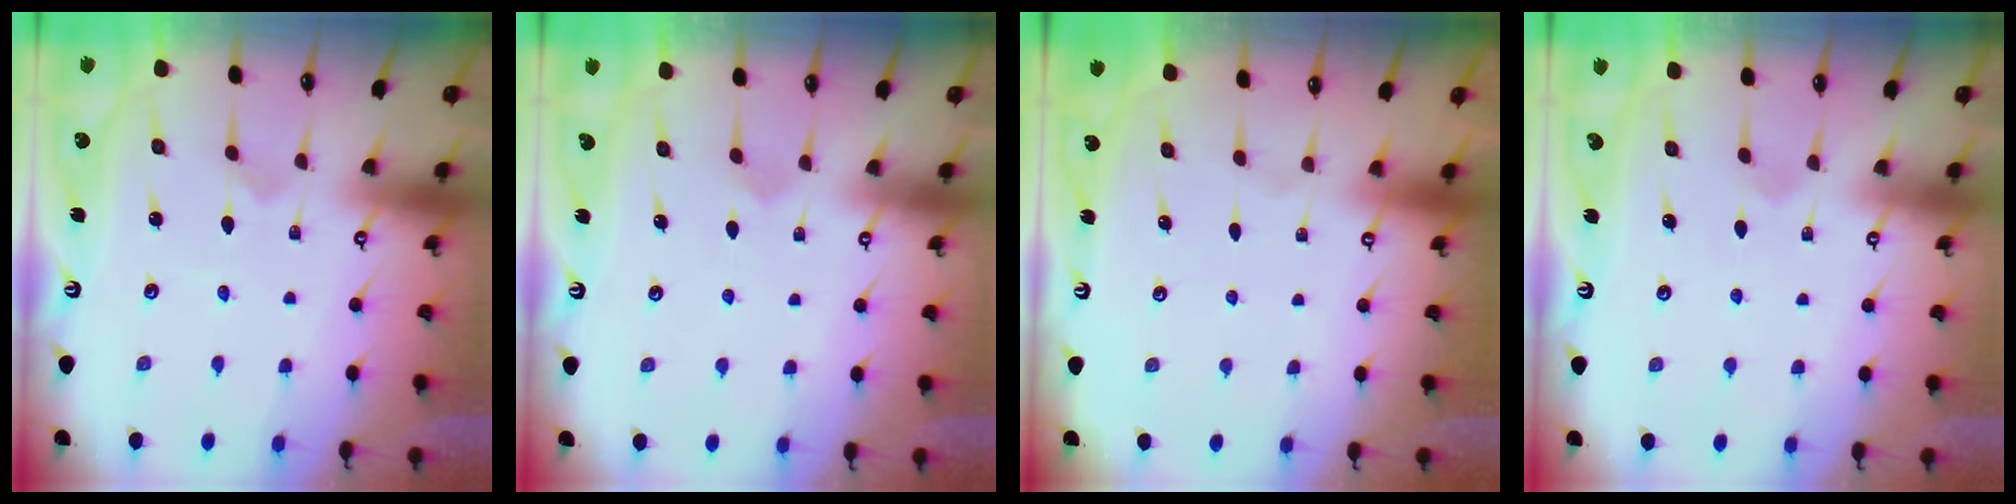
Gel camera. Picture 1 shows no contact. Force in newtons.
{"total": 2.8, "press": 2.8, "slide": 0.3}
{"total": 0.0}
{"total": 3.0, "press": 3.0, "slide": 0.1}